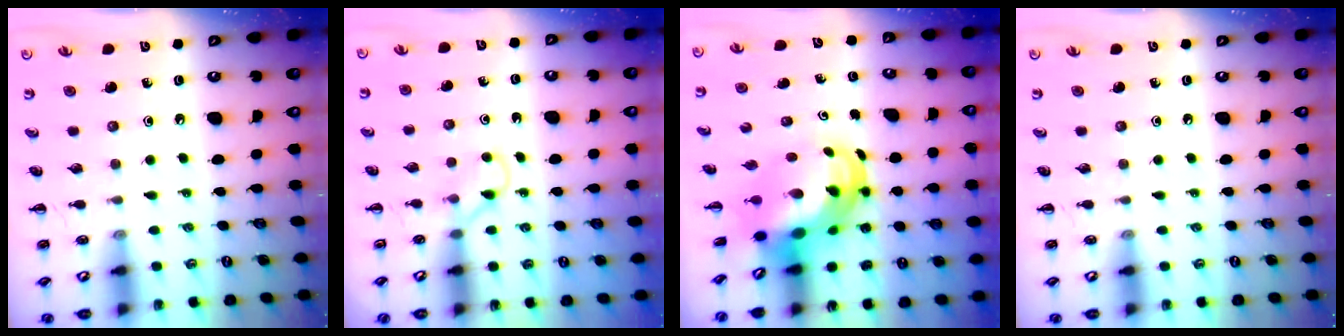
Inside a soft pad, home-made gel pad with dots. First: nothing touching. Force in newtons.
{"total": 2.9, "press": 2.8, "slide": 1.0}
{"total": 7.2, "press": 6.9, "slide": 1.9}
{"total": 0.0}